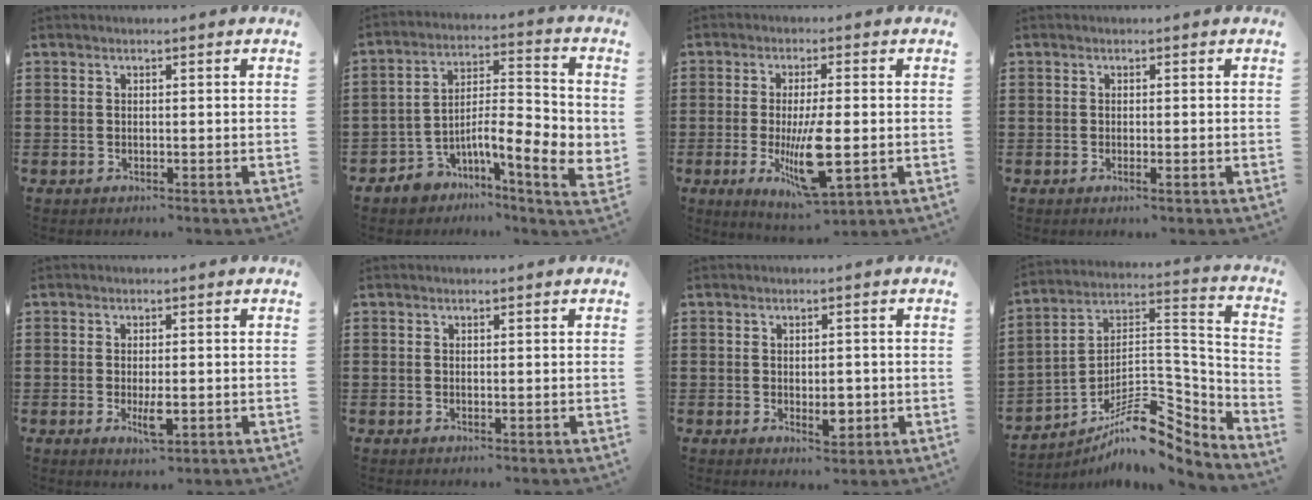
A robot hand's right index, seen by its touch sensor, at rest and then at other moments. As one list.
[{"total": 8.0, "force": [-3.1, 3.0, 6.8], "torque": [-0.117, -0.018, -0.057]}, {"total": 10.1, "force": [-2.1, 2.7, 9.5], "torque": [-0.193, -0.020, -0.035]}, {"total": 0.8, "force": [-0.3, 0.0, 0.7], "torque": [-0.013, -0.005, -0.005]}, {"total": 3.5, "force": [-0.7, 1.2, 3.3], "torque": [-0.070, -0.005, -0.016]}, {"total": 0.0}, {"total": 3.6, "force": [-0.7, 1.9, 3.0], "torque": [-0.036, -0.002, -0.014]}, {"total": 10.7, "force": [-7.3, 4.7, 6.2], "torque": [-0.093, 0.008, -0.139]}]